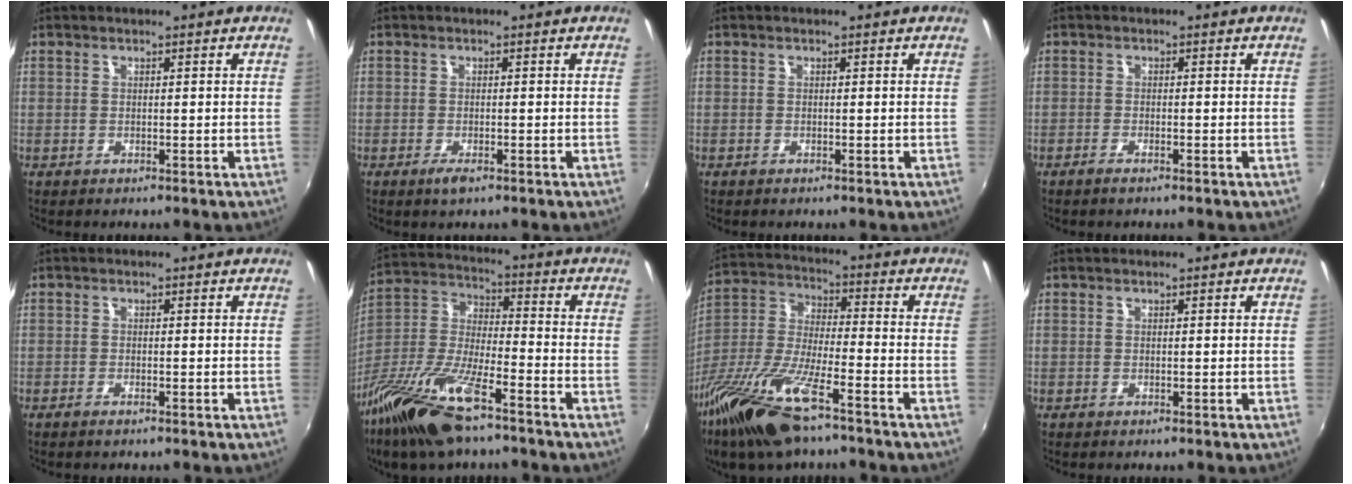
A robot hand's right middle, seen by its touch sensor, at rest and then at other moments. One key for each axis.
{"total": 2.0, "fx": -1.2, "fy": 0.6, "fz": 1.4, "tx": -0.030, "ty": -0.005, "tz": -0.022}
{"total": 0.0}
{"total": 1.5, "fx": -1.2, "fy": 0.2, "fz": 0.8, "tx": -0.024, "ty": -0.002, "tz": -0.025}
{"total": 0.9, "fx": -0.8, "fy": 0.1, "fz": 0.5, "tx": -0.013, "ty": -0.001, "tz": -0.016}
{"total": 19.4, "fx": -12.6, "fy": 5.5, "fz": 13.7, "tx": -0.289, "ty": -0.022, "tz": -0.246}
{"total": 19.8, "fx": -12.7, "fy": 4.9, "fz": 14.3, "tx": -0.302, "ty": -0.031, "tz": -0.249}
{"total": 0.0}